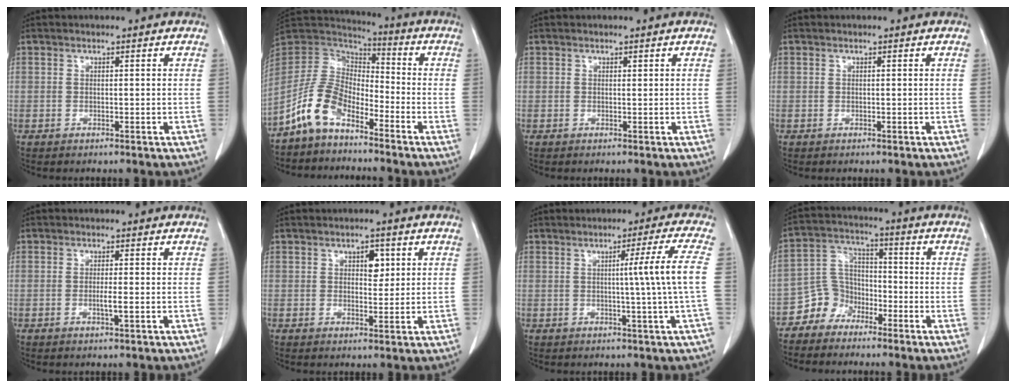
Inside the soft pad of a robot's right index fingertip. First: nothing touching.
{"total": 9.5, "force": [-6.3, 4.6, 5.4], "torque": [-0.125, 0.020, -0.132]}
{"total": 0.0}
{"total": 0.0}
{"total": 1.8, "force": [-0.4, -0.1, 1.8], "torque": [-0.035, -0.003, -0.008]}
{"total": 3.0, "force": [1.1, 1.7, 2.3], "torque": [-0.031, 0.001, 0.016]}
{"total": 6.8, "force": [0.1, -2.4, 6.3], "torque": [-0.093, -0.003, 0.005]}
{"total": 6.5, "force": [-4.4, 4.7, 0.6], "torque": [-0.010, 0.023, -0.085]}